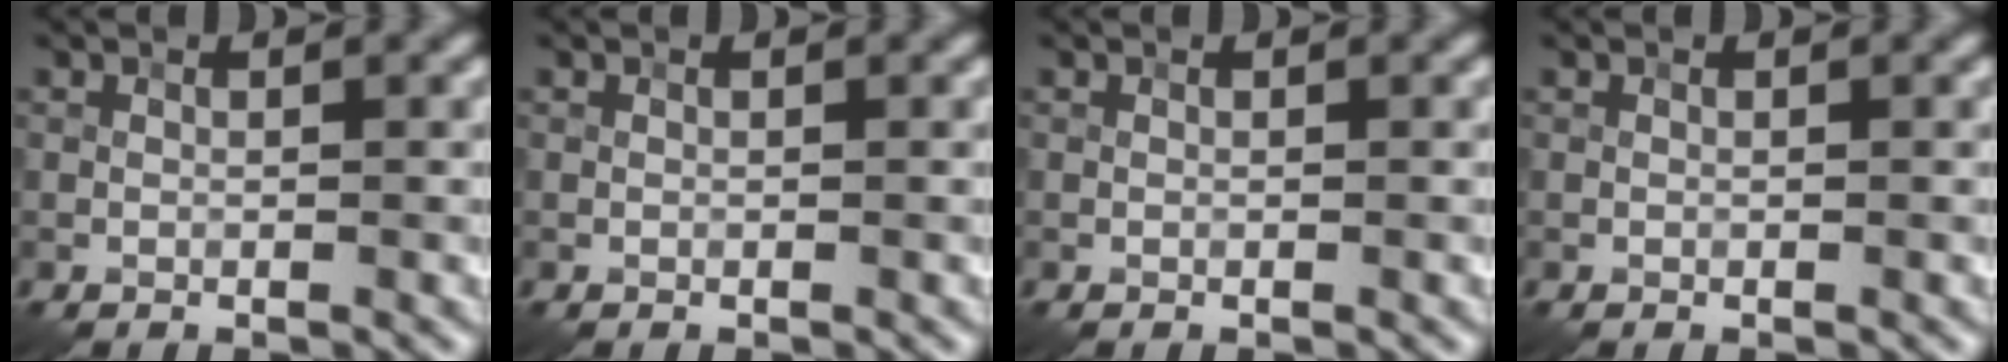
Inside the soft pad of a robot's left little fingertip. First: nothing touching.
{"total": 0.0}
{"total": 0.0}
{"total": 0.0}